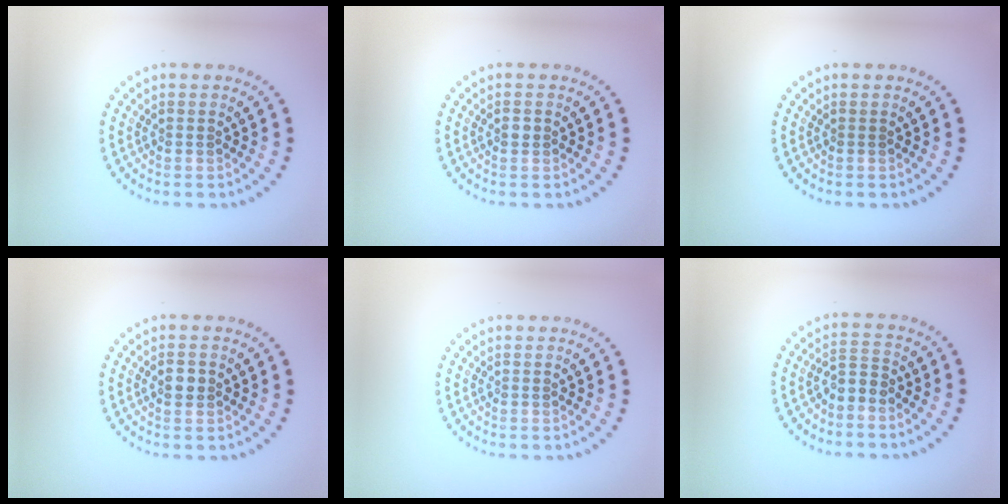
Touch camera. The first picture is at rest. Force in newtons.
{"total": 0.9, "press": 0.9, "slide": 0.3}
{"total": 0.0}
{"total": 1.5, "press": 1.5, "slide": 0.3}
{"total": 0.0}
{"total": 2.0, "press": 1.6, "slide": 1.2}